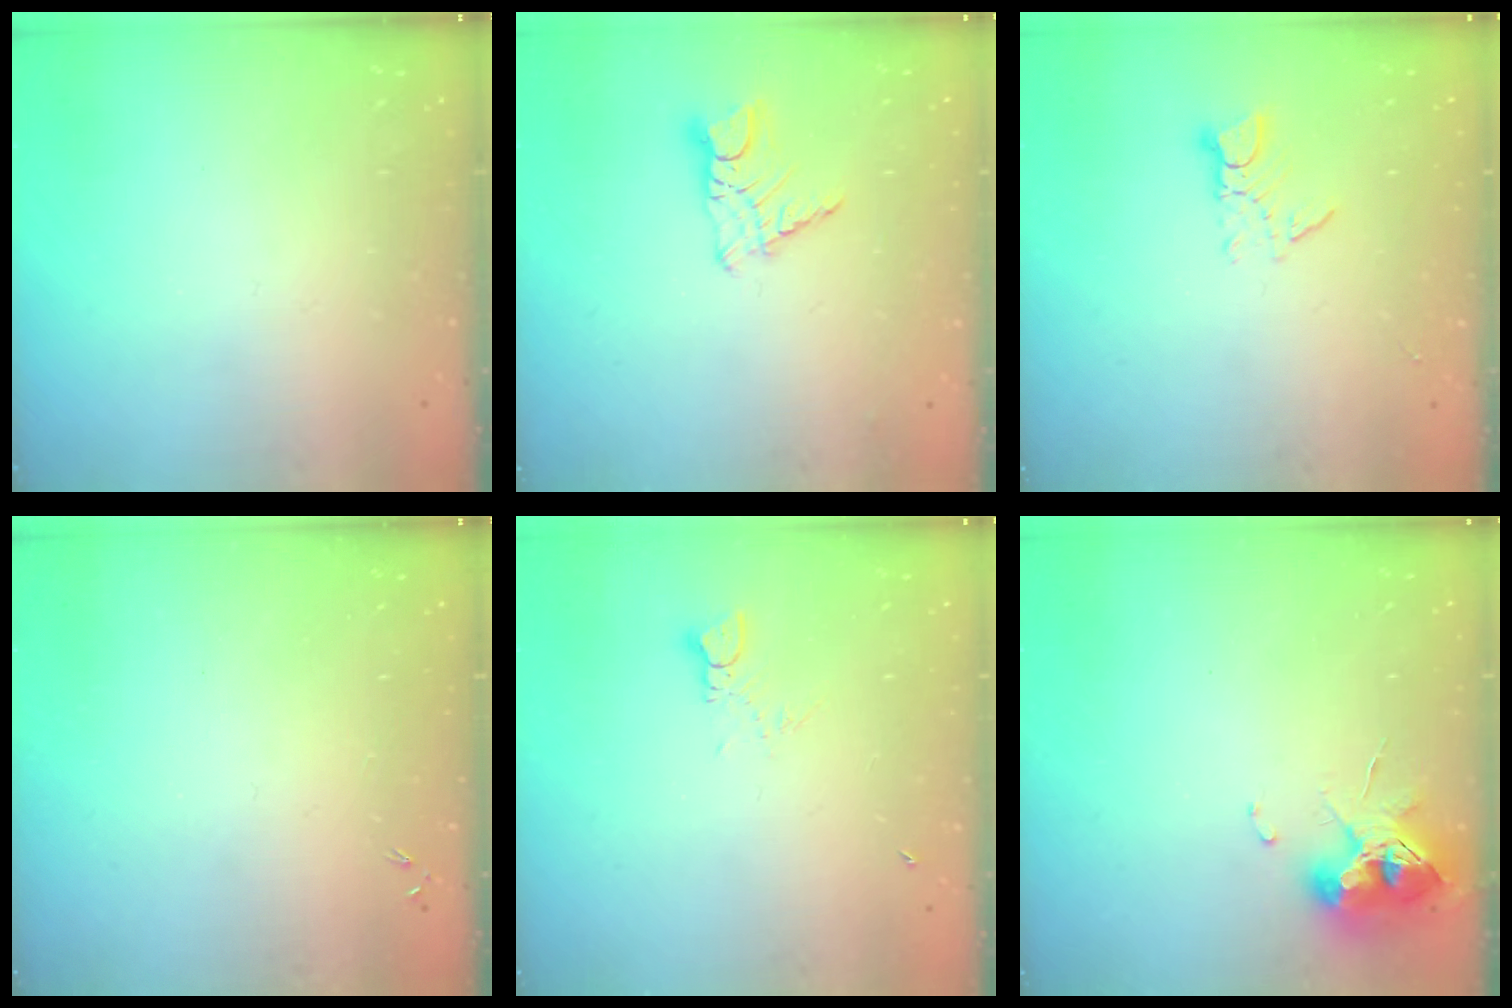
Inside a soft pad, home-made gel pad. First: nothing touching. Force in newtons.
{"total": 7.7, "press": 7.7, "slide": 0.6}
{"total": 4.7, "press": 4.6, "slide": 0.2}
{"total": 0.0}
{"total": 2.0, "press": 2.0, "slide": 0.1}
{"total": 9.9, "press": 9.9, "slide": 0.8}